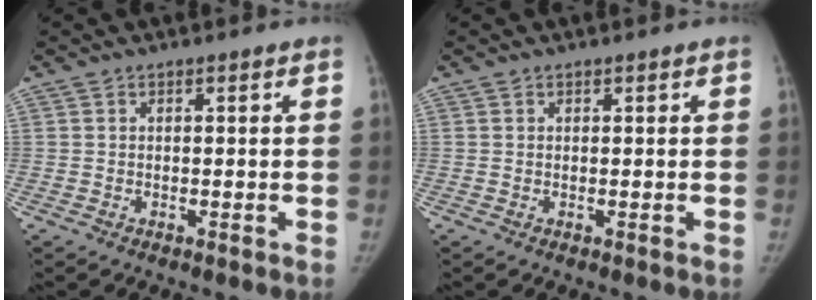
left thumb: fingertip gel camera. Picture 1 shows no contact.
{"total": 0.0}